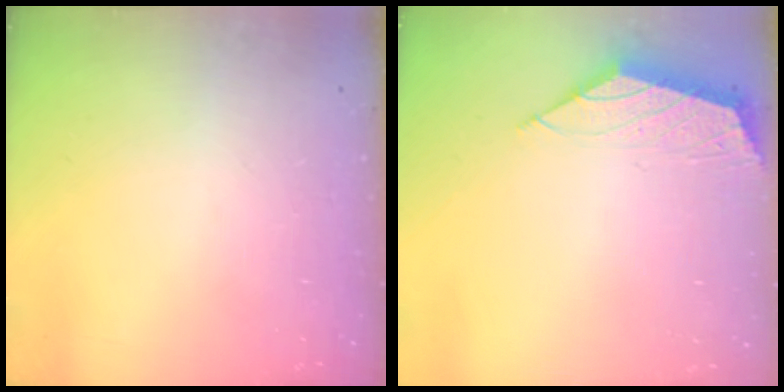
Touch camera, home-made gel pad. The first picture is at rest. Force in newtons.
{"total": 2.2, "press": 2.1, "slide": 0.5}